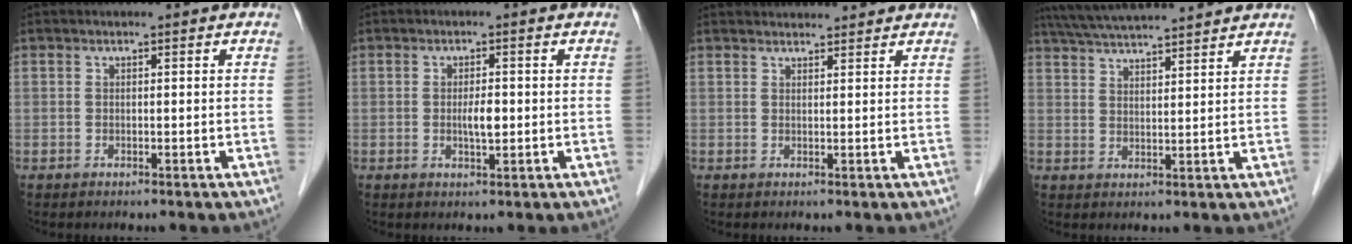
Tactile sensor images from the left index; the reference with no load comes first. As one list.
[{"total": 2.6, "force": [-0.2, 0.8, 2.5], "torque": [-0.046, 0.000, -0.002]}, {"total": 6.1, "force": [5.9, 1.4, 0.9], "torque": [-0.007, 0.030, 0.068]}, {"total": 12.6, "force": [11.5, 0.5, 5.1], "torque": [-0.098, 0.035, 0.179]}]